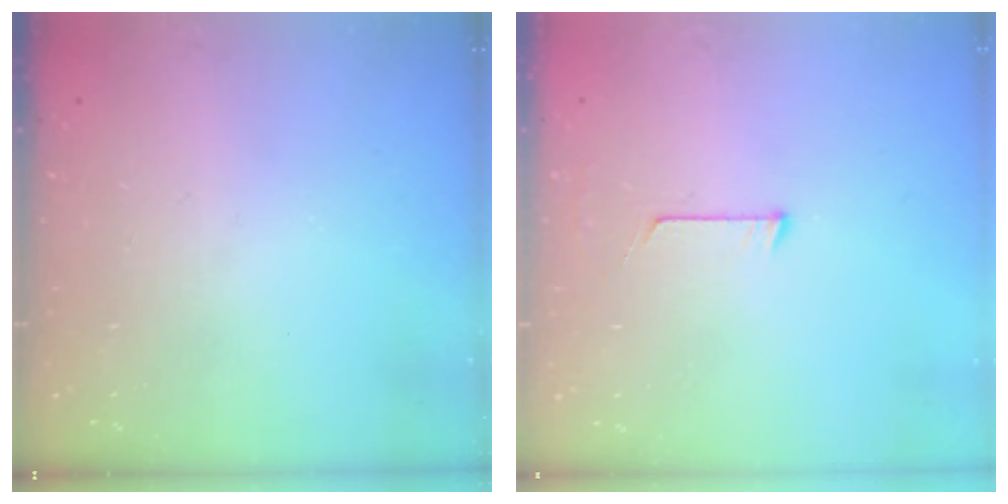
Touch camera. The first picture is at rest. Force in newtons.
{"total": 3.9, "press": 3.9, "slide": 0.4}